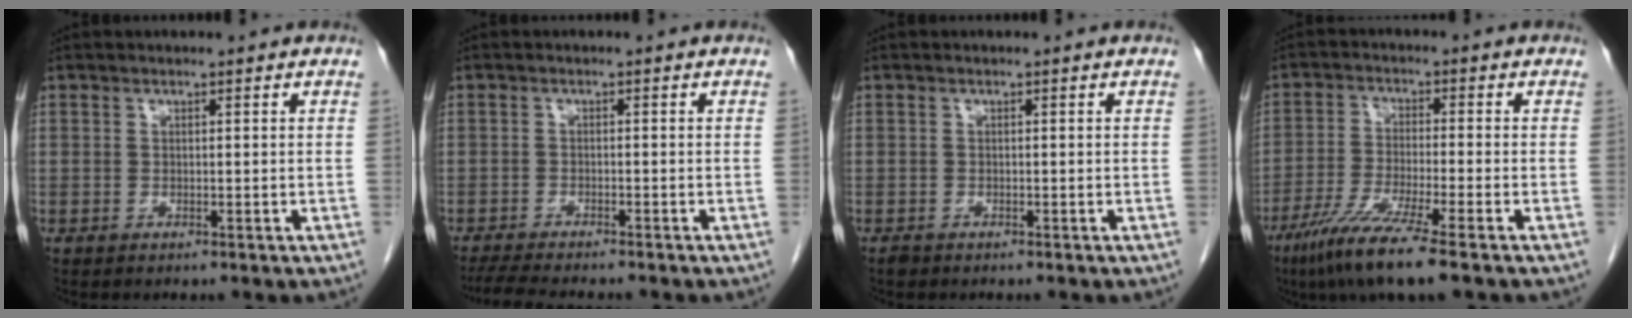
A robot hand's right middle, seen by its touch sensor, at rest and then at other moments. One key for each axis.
{"total": 7.6, "fx": -6.7, "fy": 0.7, "fz": 3.5, "tx": -0.054, "ty": -0.016, "tz": -0.105}
{"total": 0.6, "fx": -0.6, "fy": 0.3, "fz": 0.2, "tx": -0.008, "ty": -0.001, "tz": -0.010}
{"total": 9.9, "fx": -6.6, "fy": -0.4, "fz": 7.4, "tx": -0.142, "ty": -0.032, "tz": -0.119}